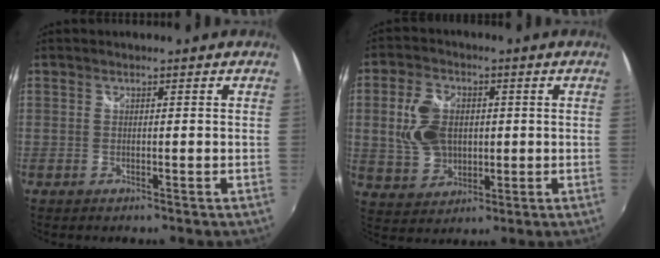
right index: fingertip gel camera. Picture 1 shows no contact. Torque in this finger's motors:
{"motor_torque": [0.27, 0.04, 0.35, 0.11]}